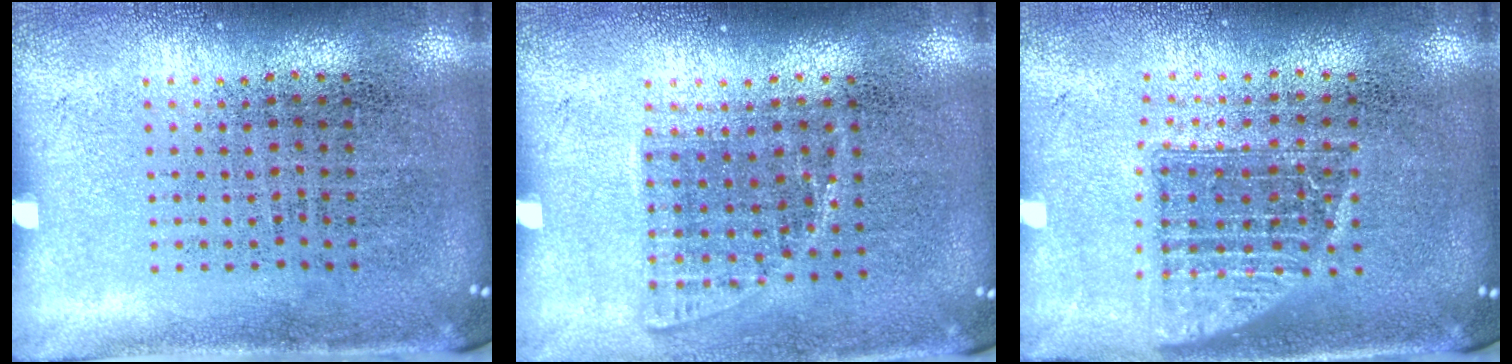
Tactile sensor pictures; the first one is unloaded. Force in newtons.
{"total": 1.0, "press": 0.9, "slide": 0.5}
{"total": 1.4, "press": 1.1, "slide": 0.8}